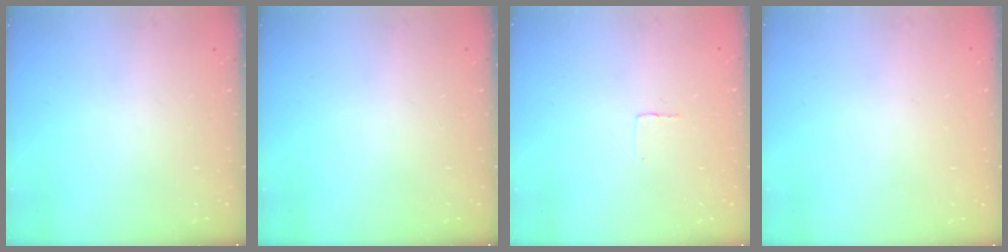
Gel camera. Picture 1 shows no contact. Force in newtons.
{"total": 0.0}
{"total": 2.4, "press": 2.4, "slide": 0.1}
{"total": 0.0}